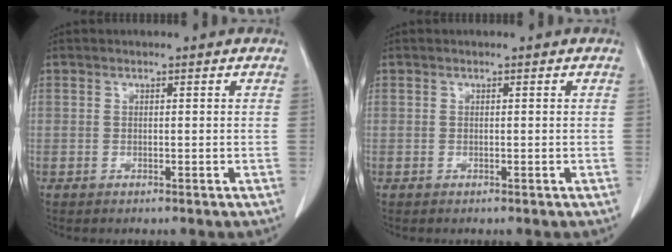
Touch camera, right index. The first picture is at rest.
{"total": 0.0}